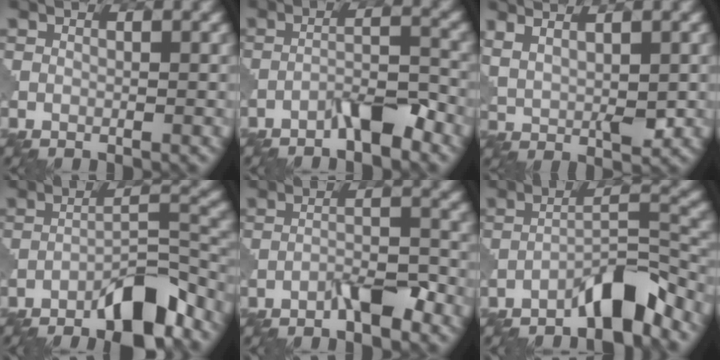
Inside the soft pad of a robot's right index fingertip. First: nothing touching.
{"total": 3.6, "force": [-2.7, 0.6, 2.3], "torque": [-0.039, 0.014, -0.053]}
{"total": 4.0, "force": [1.9, 1.3, 3.3], "torque": [-0.069, -0.006, 0.046]}
{"total": 7.5, "force": [-5.6, 1.7, 4.8], "torque": [-0.070, 0.011, -0.092]}
{"total": 3.4, "force": [-2.4, 0.6, 2.3], "torque": [-0.042, 0.011, -0.045]}
{"total": 5.1, "force": [-4.1, 0.7, 3.0], "torque": [-0.045, 0.018, -0.075]}